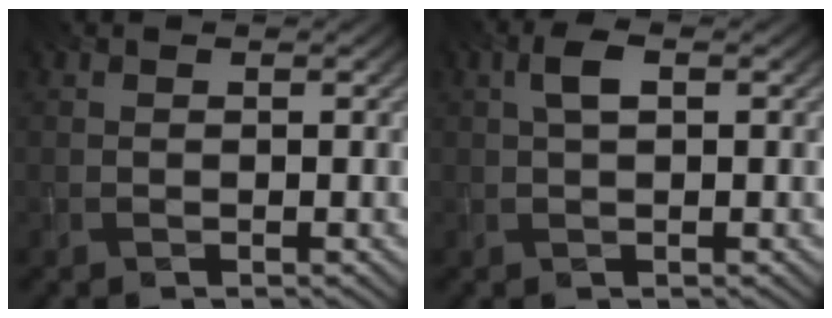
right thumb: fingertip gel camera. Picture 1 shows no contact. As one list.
[{"total": 2.4, "force": [0.6, 1.0, 2.1], "torque": [-0.046, 0.008, 0.009]}]